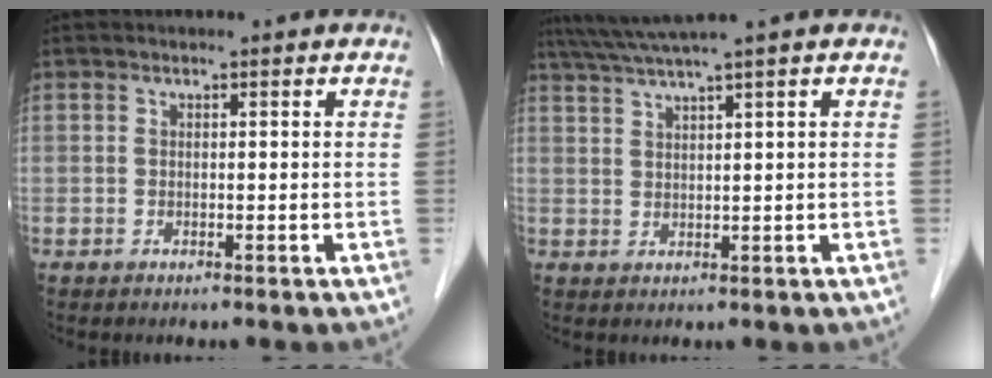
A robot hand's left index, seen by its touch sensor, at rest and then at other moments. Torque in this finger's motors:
{"motor_torque": [0.64, -0.71, 0.10, 0.03]}